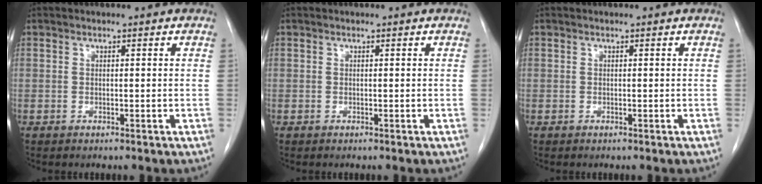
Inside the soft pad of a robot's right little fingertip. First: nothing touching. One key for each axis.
{"total": 0.0}
{"total": 0.0}